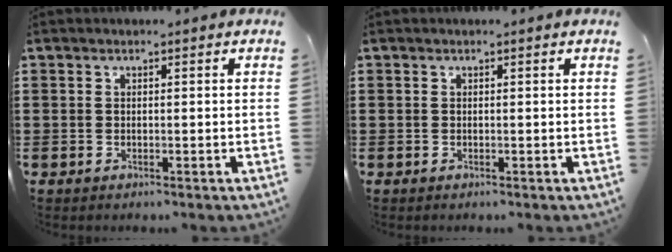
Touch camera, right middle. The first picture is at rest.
{"total": 0.0}